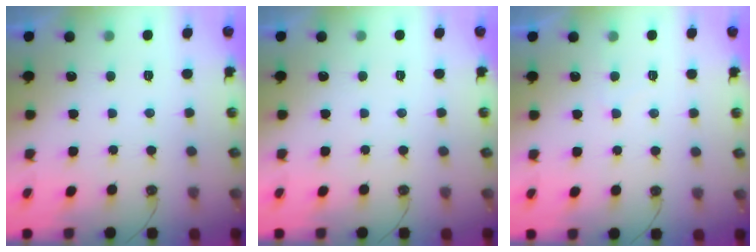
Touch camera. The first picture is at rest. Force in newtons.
{"total": 0.0}
{"total": 3.9, "press": 3.9, "slide": 0.5}